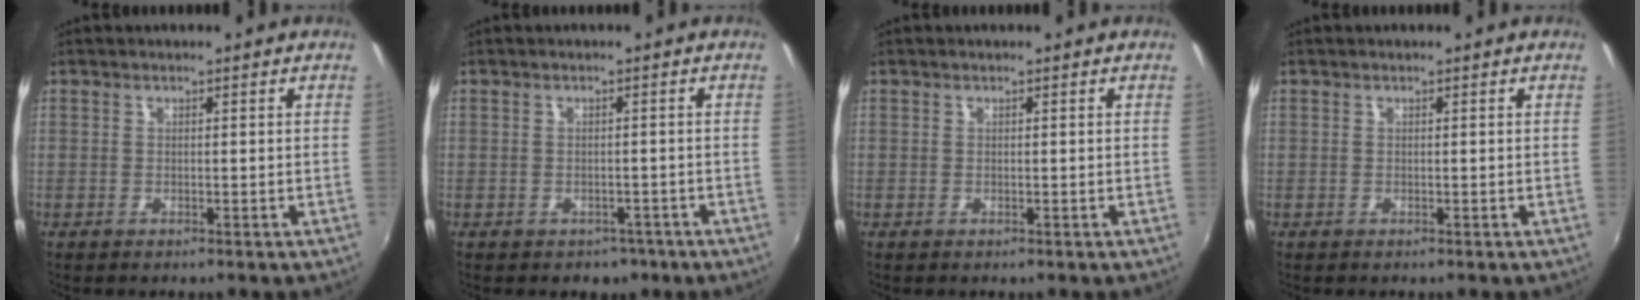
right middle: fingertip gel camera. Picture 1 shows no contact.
{"total": 3.5, "force": [-2.2, 2.5, 1.1], "torque": [-0.025, -0.004, -0.022]}
{"total": 0.0}
{"total": 0.0}